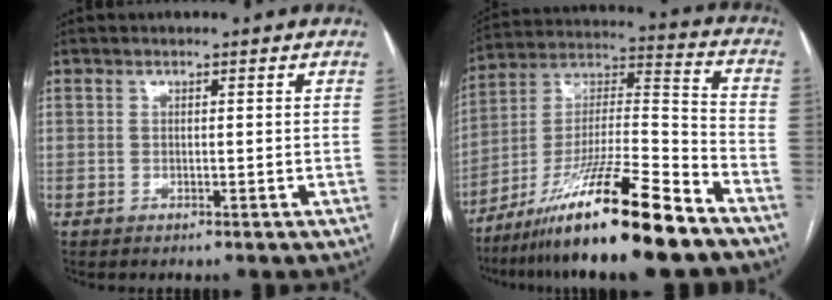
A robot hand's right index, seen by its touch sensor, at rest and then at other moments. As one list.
[{"total": 19.8, "force": [-14.1, 0.1, 13.9], "torque": [-0.265, -0.023, -0.250]}]